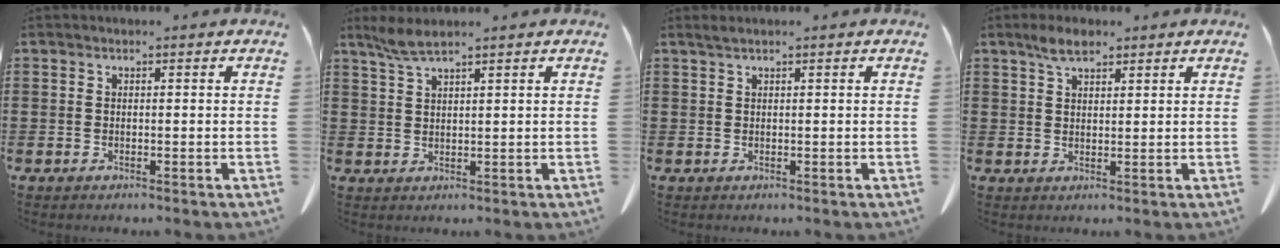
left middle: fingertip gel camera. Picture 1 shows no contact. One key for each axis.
{"total": 3.2, "fx": 2.5, "fy": 0.2, "fz": 2.0, "tx": -0.047, "ty": 0.000, "tz": 0.046}
{"total": 0.8, "fx": 0.6, "fy": -0.1, "fz": 0.6, "tx": -0.013, "ty": -0.002, "tz": 0.012}
{"total": 3.7, "fx": 2.7, "fy": 1.3, "fz": 2.2, "tx": -0.049, "ty": 0.003, "tz": 0.049}